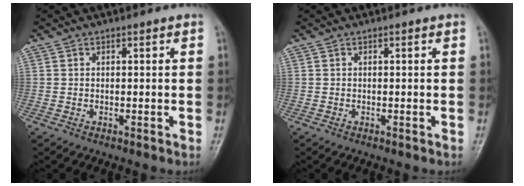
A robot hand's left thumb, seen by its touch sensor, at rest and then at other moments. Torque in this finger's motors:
{"motor_torque": [-0.07, 0.07, -0.07, -0.09, 0.00]}